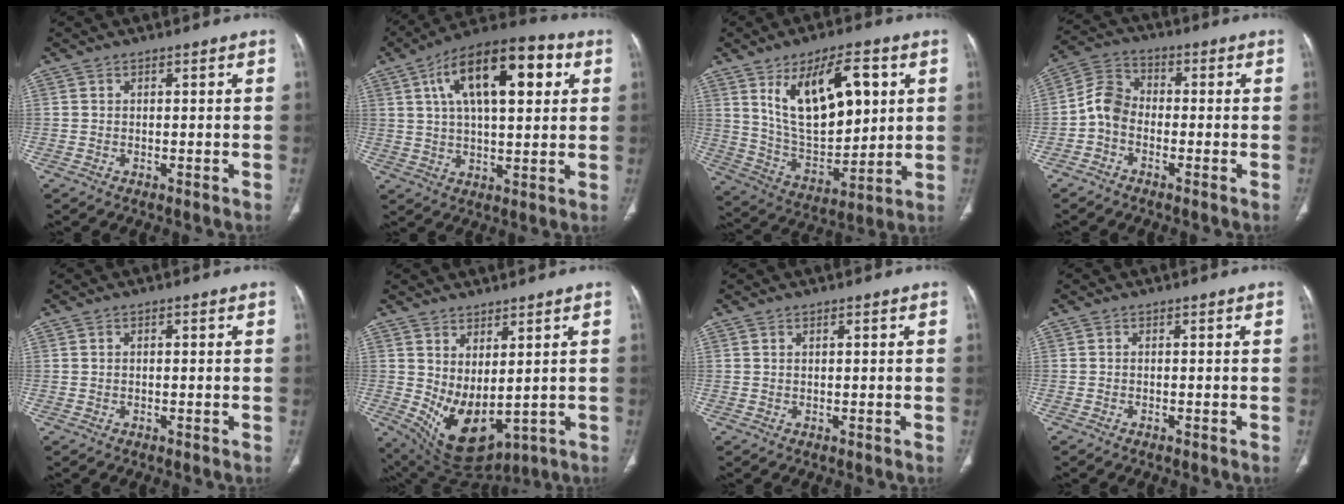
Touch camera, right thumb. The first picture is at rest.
{"total": 19.8, "force": [6.6, 8.6, 16.5], "torque": [-0.251, 0.010, 0.100]}
{"total": 18.9, "force": [6.7, 9.5, 15.0], "torque": [-0.210, -0.030, 0.131]}
{"total": 6.0, "force": [-1.7, 4.5, 3.7], "torque": [-0.061, 0.025, -0.050]}
{"total": 0.6, "force": [0.2, 0.3, 0.5], "torque": [-0.011, 0.003, 0.004]}
{"total": 10.8, "force": [0.6, 5.6, 9.3], "torque": [-0.152, -0.023, 0.044]}
{"total": 0.0}
{"total": 0.5, "force": [-0.4, 0.1, 0.3], "torque": [-0.011, 0.001, -0.004]}